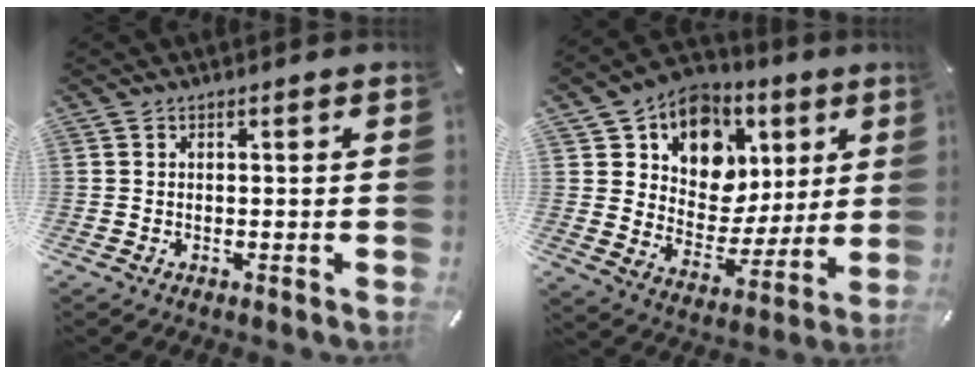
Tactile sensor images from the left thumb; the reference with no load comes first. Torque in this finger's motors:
{"motor_torque": [2.77, 2.01, 0.76, 0.42, 0.13]}